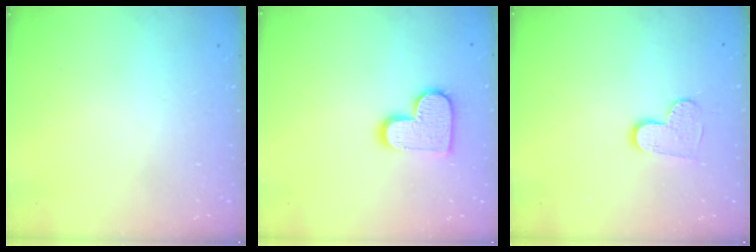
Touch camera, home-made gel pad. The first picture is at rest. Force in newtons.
{"total": 12.0, "press": 12.0, "slide": 0.6}
{"total": 6.3, "press": 6.3, "slide": 0.1}